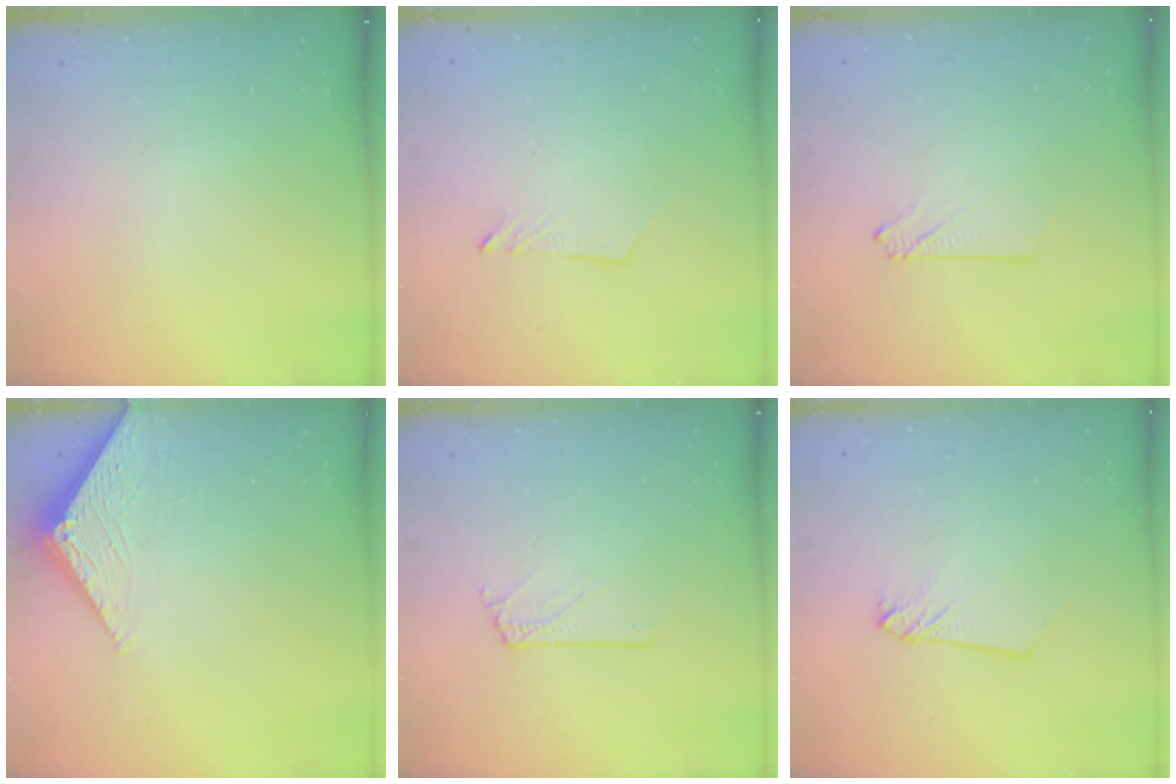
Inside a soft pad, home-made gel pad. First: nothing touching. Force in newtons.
{"total": 2.6, "press": 2.6, "slide": 0.3}
{"total": 2.6, "press": 2.6, "slide": 0.3}
{"total": 4.0, "press": 4.0, "slide": 0.5}
{"total": 1.5, "press": 1.5, "slide": 0.1}
{"total": 2.2, "press": 2.2, "slide": 0.1}